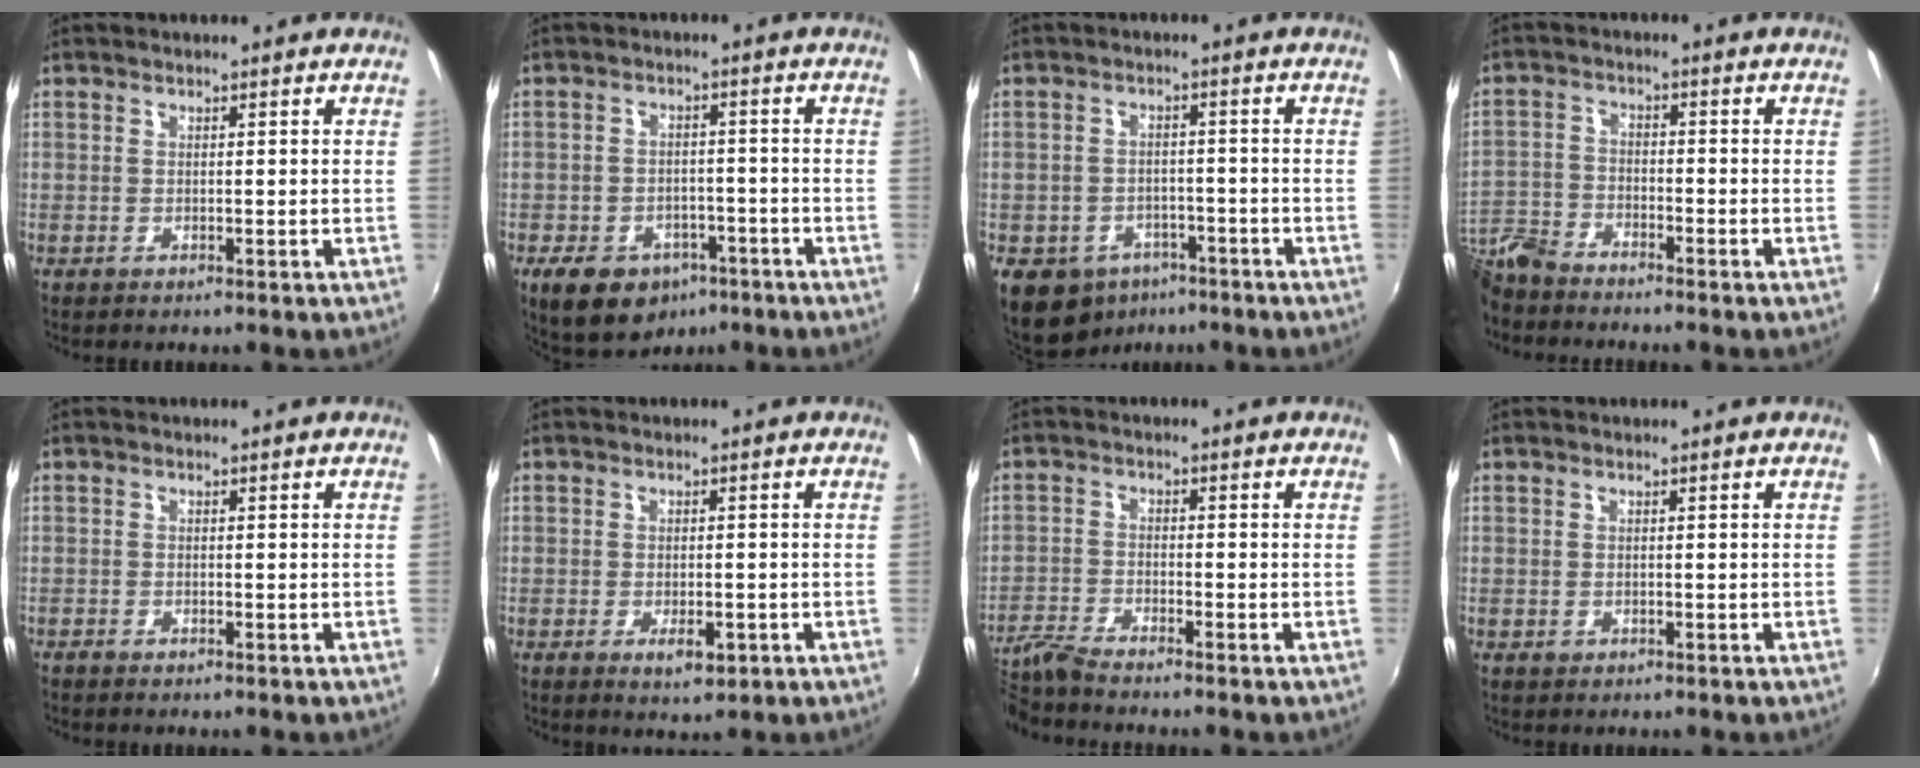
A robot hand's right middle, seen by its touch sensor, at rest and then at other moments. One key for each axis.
{"total": 11.9, "fx": -7.0, "fy": 8.0, "fz": 5.4, "tx": -0.126, "ty": 0.006, "tz": -0.088}
{"total": 9.6, "fx": -6.2, "fy": 6.7, "fz": 3.0, "tx": -0.082, "ty": 0.004, "tz": -0.079}
{"total": 8.9, "fx": -7.9, "fy": 3.0, "fz": 2.9, "tx": -0.077, "ty": -0.002, "tz": -0.165}
{"total": 0.8, "fx": -0.7, "fy": 0.3, "fz": 0.1, "tx": -0.005, "ty": -0.003, "tz": -0.018}
{"total": 3.2, "fx": -1.3, "fy": 1.5, "fz": 2.5, "tx": -0.048, "ty": -0.007, "tz": -0.017}
{"total": 5.3, "fx": -5.1, "fy": -0.4, "fz": 1.4, "tx": -0.042, "ty": -0.016, "tz": -0.106}
{"total": 0.6, "fx": -0.3, "fy": 0.5, "fz": 0.1, "tx": 0.000, "ty": -0.004, "tz": -0.004}